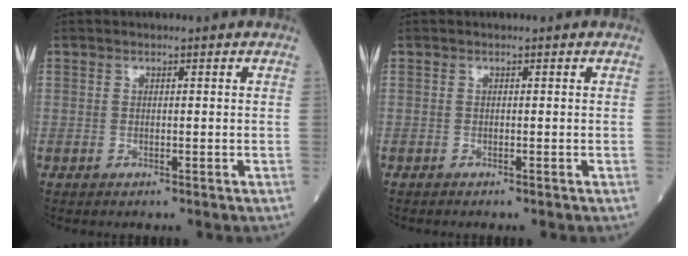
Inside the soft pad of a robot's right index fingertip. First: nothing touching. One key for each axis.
{"total": 0.0}